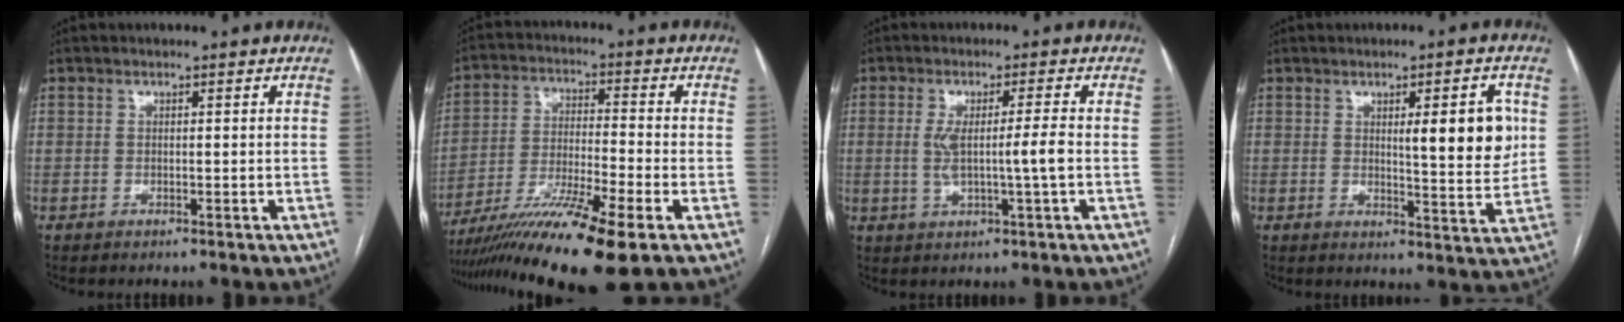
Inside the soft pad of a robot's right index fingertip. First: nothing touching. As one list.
[{"total": 15.3, "force": [-10.2, -0.1, 11.5], "torque": [-0.207, -0.031, -0.176]}, {"total": 5.9, "force": [-0.4, -0.4, 5.8], "torque": [-0.107, -0.001, -0.003]}, {"total": 8.6, "force": [1.9, 1.6, 8.2], "torque": [-0.107, -0.006, 0.026]}]